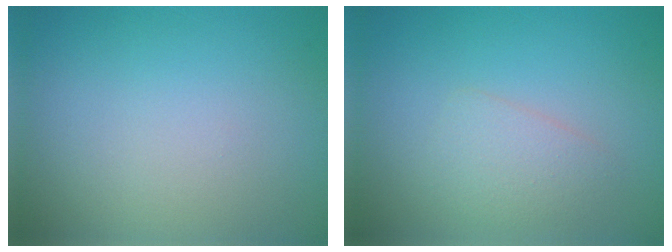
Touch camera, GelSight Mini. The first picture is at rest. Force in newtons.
{"total": 2.1, "press": 2.1, "slide": 0.0}